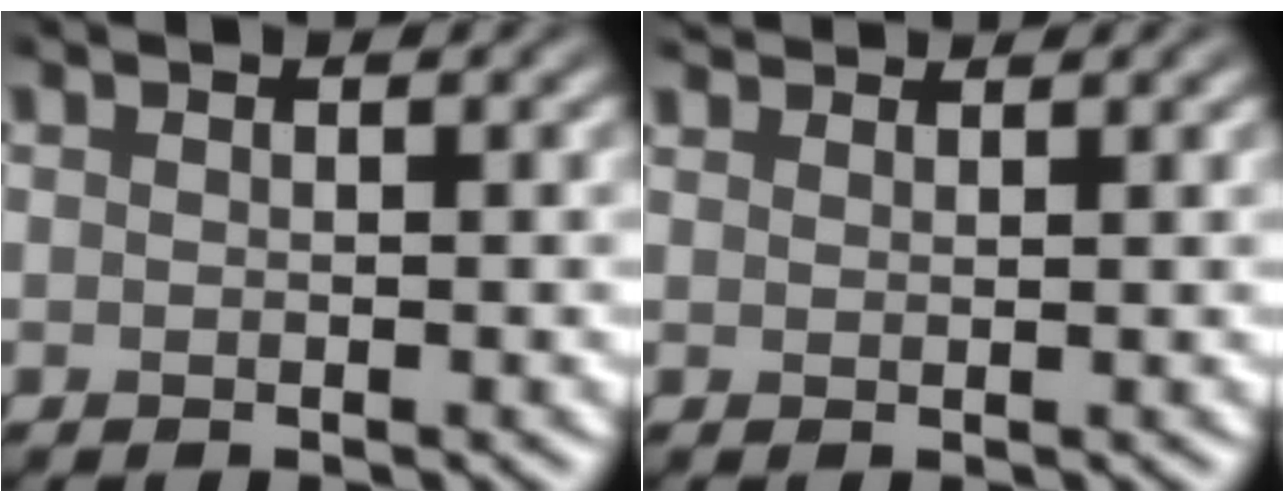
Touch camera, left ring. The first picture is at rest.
{"total": 3.0, "force": [2.8, 0.4, 0.7], "torque": [-0.017, 0.005, 0.040]}